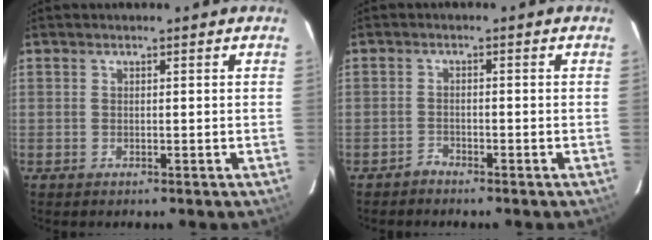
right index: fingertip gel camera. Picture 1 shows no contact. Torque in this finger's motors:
{"motor_torque": [0.01, -0.03, -0.01, -0.05]}